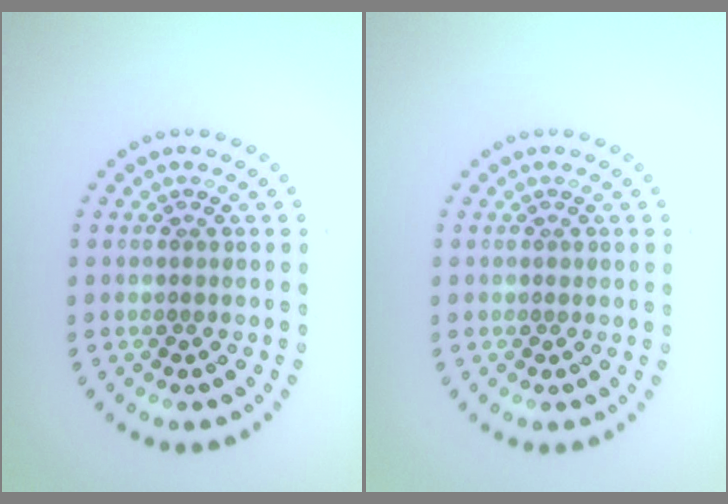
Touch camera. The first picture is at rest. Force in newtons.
{"total": 0.0}